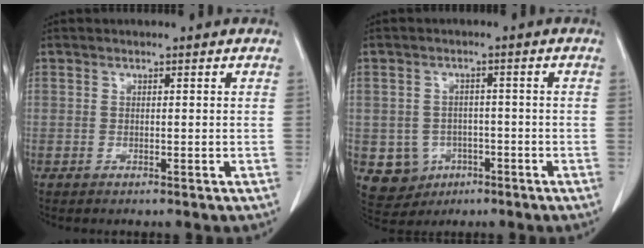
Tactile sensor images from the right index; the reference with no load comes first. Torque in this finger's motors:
{"motor_torque": [-0.13, -0.05, -0.50, -0.09]}